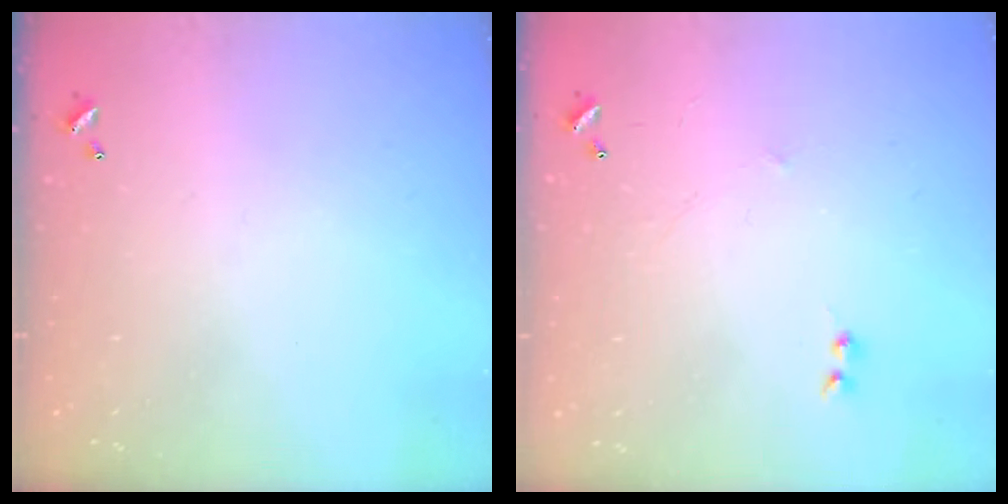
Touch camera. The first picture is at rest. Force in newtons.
{"total": 1.2, "press": 1.2, "slide": 0.3}